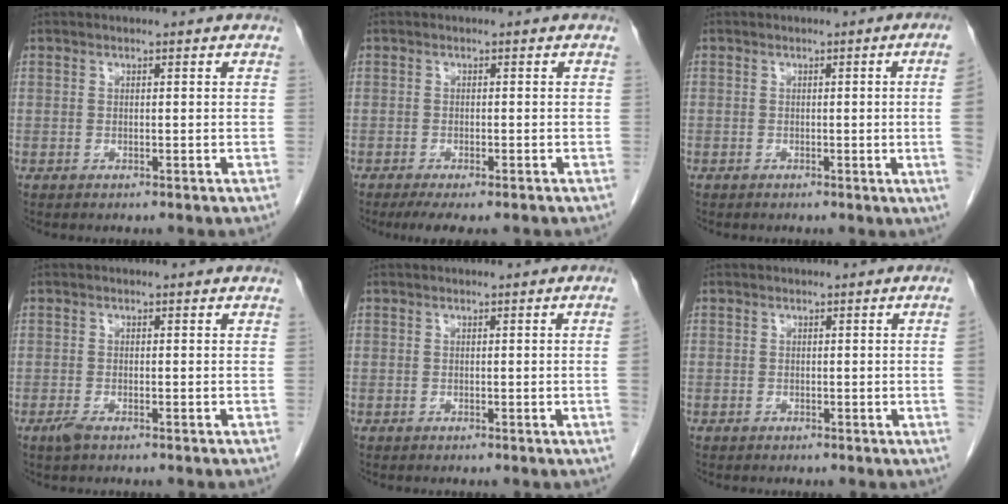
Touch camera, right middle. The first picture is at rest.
{"total": 5.5, "force": [-4.3, 1.2, 3.3], "torque": [-0.041, -0.011, -0.064]}
{"total": 5.0, "force": [-0.3, -1.9, 4.6], "torque": [-0.047, -0.009, -0.003]}
{"total": 1.5, "force": [-1.0, 0.4, 1.0], "torque": [-0.027, -0.003, -0.019]}
{"total": 1.7, "force": [-0.2, -0.8, 1.4], "torque": [-0.011, -0.001, -0.002]}
{"total": 1.8, "force": [-0.2, -0.9, 1.6], "torque": [-0.015, -0.001, -0.003]}